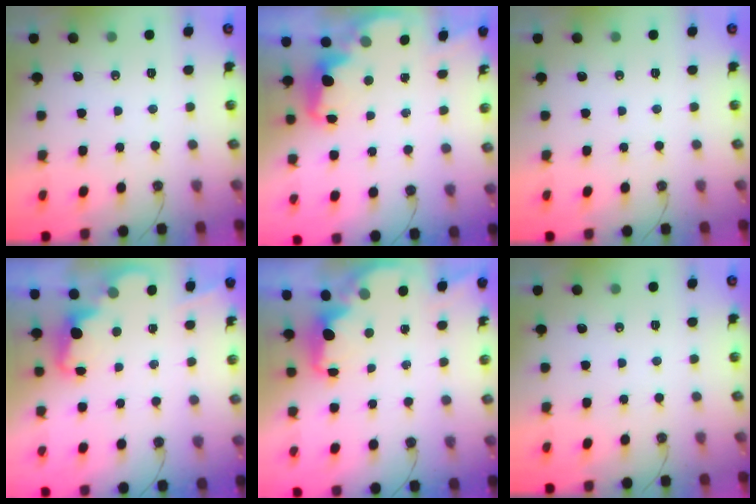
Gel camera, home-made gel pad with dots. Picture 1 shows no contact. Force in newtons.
{"total": 2.5, "press": 2.5, "slide": 0.5}
{"total": 0.0}
{"total": 2.4, "press": 2.4, "slide": 0.5}
{"total": 2.2, "press": 2.0, "slide": 0.8}
{"total": 0.0}